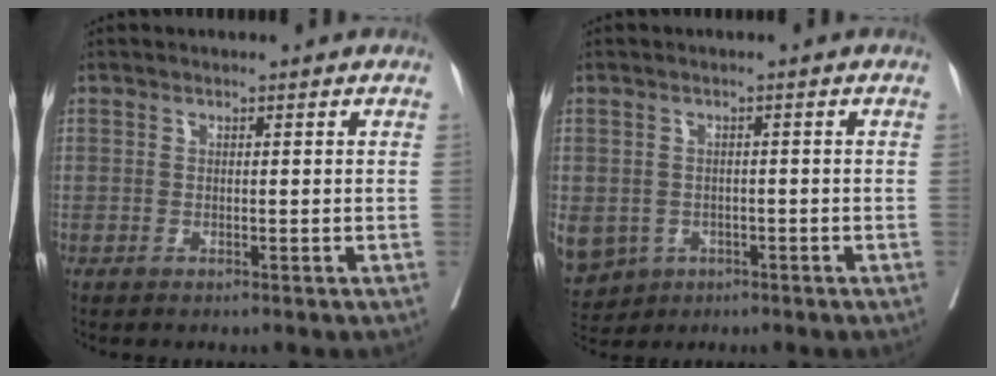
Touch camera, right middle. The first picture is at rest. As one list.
[{"total": 18.0, "force": [-6.6, 15.2, 7.0], "torque": [-0.234, -0.009, -0.083]}]